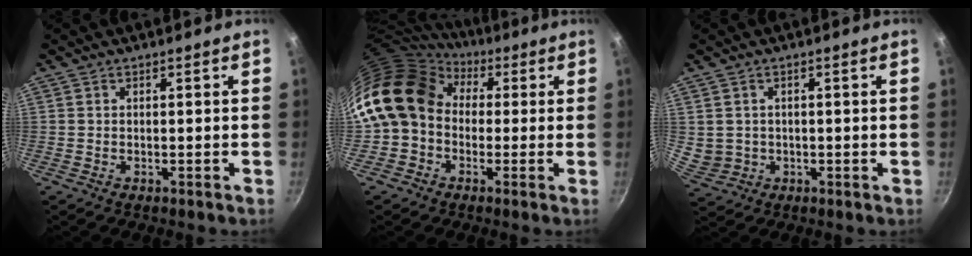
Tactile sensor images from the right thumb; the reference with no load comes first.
{"total": 15.0, "force": [1.6, 12.2, 8.5], "torque": [-0.140, 0.031, 0.009]}
{"total": 3.9, "force": [0.3, 3.6, 1.5], "torque": [-0.022, 0.002, 0.019]}